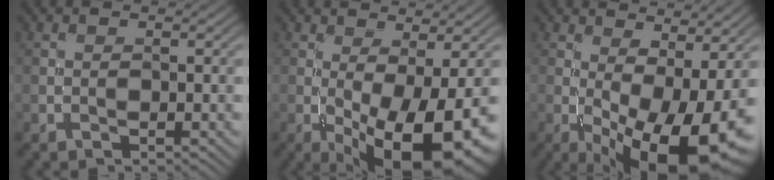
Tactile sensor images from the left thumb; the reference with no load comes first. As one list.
[{"total": 13.0, "force": [-4.1, 4.1, 11.7], "torque": [-0.174, -0.010, -0.053]}, {"total": 15.1, "force": [-3.5, 5.6, 13.6], "torque": [-0.202, -0.008, -0.042]}]